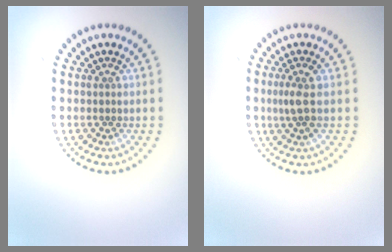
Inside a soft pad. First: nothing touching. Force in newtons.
{"total": 1.8, "press": 1.4, "slide": 1.2}